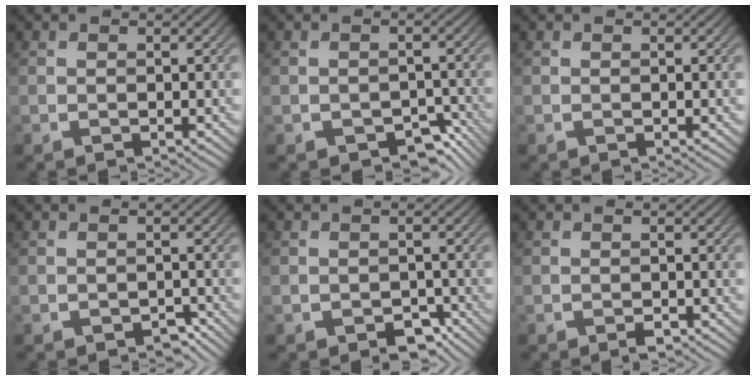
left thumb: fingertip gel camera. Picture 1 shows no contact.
{"total": 4.1, "force": [-2.4, 2.5, 2.2], "torque": [-0.026, -0.013, -0.028]}
{"total": 0.0}
{"total": 1.7, "force": [-1.2, 0.9, 0.8], "torque": [-0.011, -0.002, -0.018]}
{"total": 3.0, "force": [-1.8, 1.9, 1.5], "torque": [-0.022, -0.010, -0.027]}
{"total": 1.0, "force": [-0.6, 0.5, 0.6], "torque": [-0.009, -0.003, -0.009]}